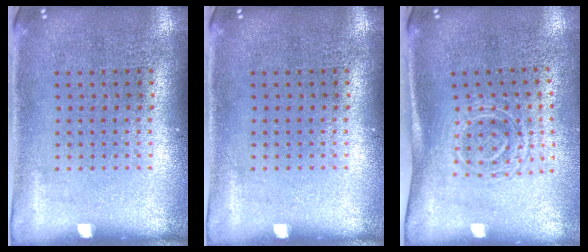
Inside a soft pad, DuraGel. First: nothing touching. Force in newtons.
{"total": 0.0}
{"total": 1.7, "press": 1.3, "slide": 1.1}